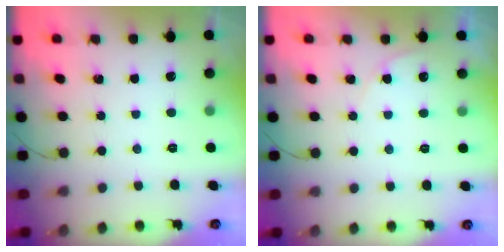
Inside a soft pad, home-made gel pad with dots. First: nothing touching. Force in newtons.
{"total": 3.3, "press": 3.3, "slide": 0.2}